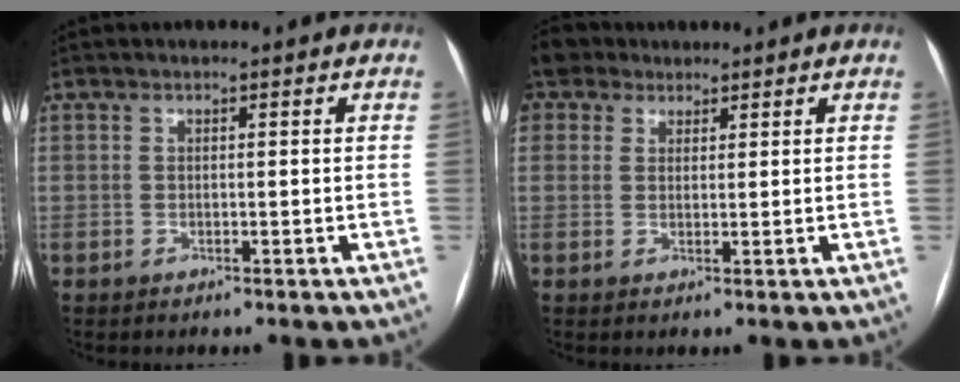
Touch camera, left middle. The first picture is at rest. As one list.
[{"total": 5.7, "force": [4.1, 3.9, 0.9], "torque": [-0.024, 0.029, 0.082]}]